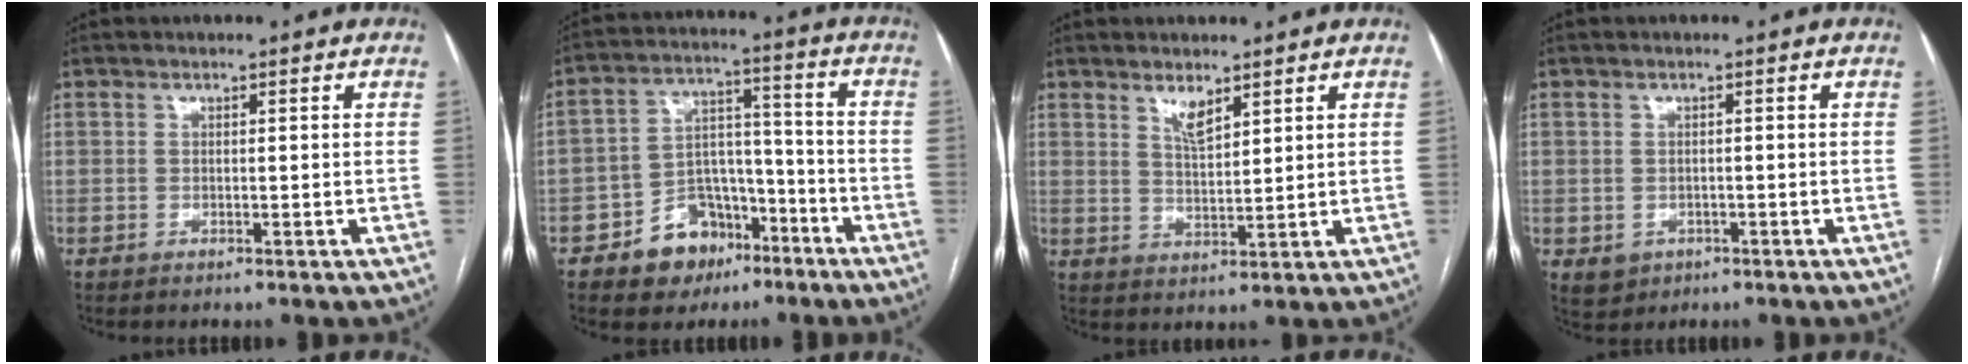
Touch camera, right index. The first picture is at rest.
{"total": 12.0, "force": [-7.2, 8.1, 5.1], "torque": [-0.075, 0.042, -0.109]}
{"total": 3.6, "force": [2.5, 0.9, 2.4], "torque": [-0.048, -0.006, 0.052]}
{"total": 3.0, "force": [-1.0, 2.7, 0.8], "torque": [-0.011, 0.000, -0.005]}